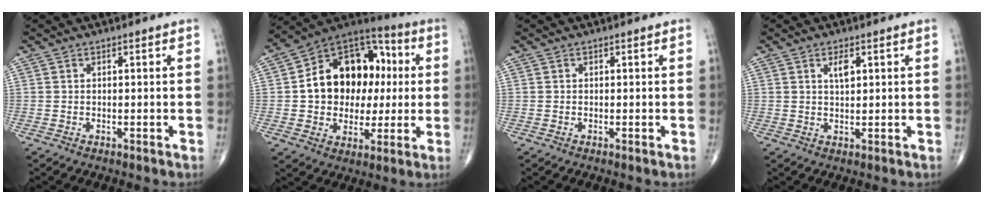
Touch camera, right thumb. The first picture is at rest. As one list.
[{"total": 20.1, "force": [1.9, 14.9, 13.4], "torque": [-0.160, 0.032, 0.031]}, {"total": 0.0}, {"total": 2.8, "force": [1.2, 1.1, 2.3], "torque": [-0.036, -0.006, 0.022]}]